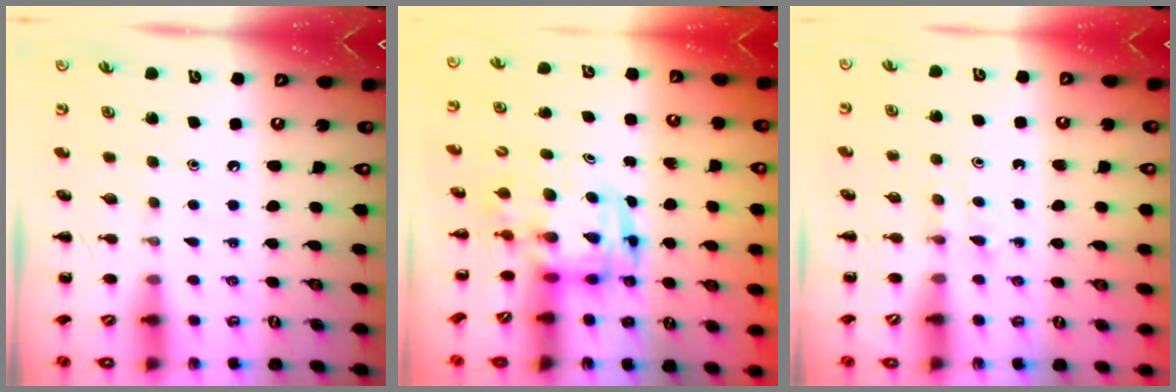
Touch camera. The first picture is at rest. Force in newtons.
{"total": 3.5, "press": 3.4, "slide": 0.7}
{"total": 3.1, "press": 2.9, "slide": 1.1}